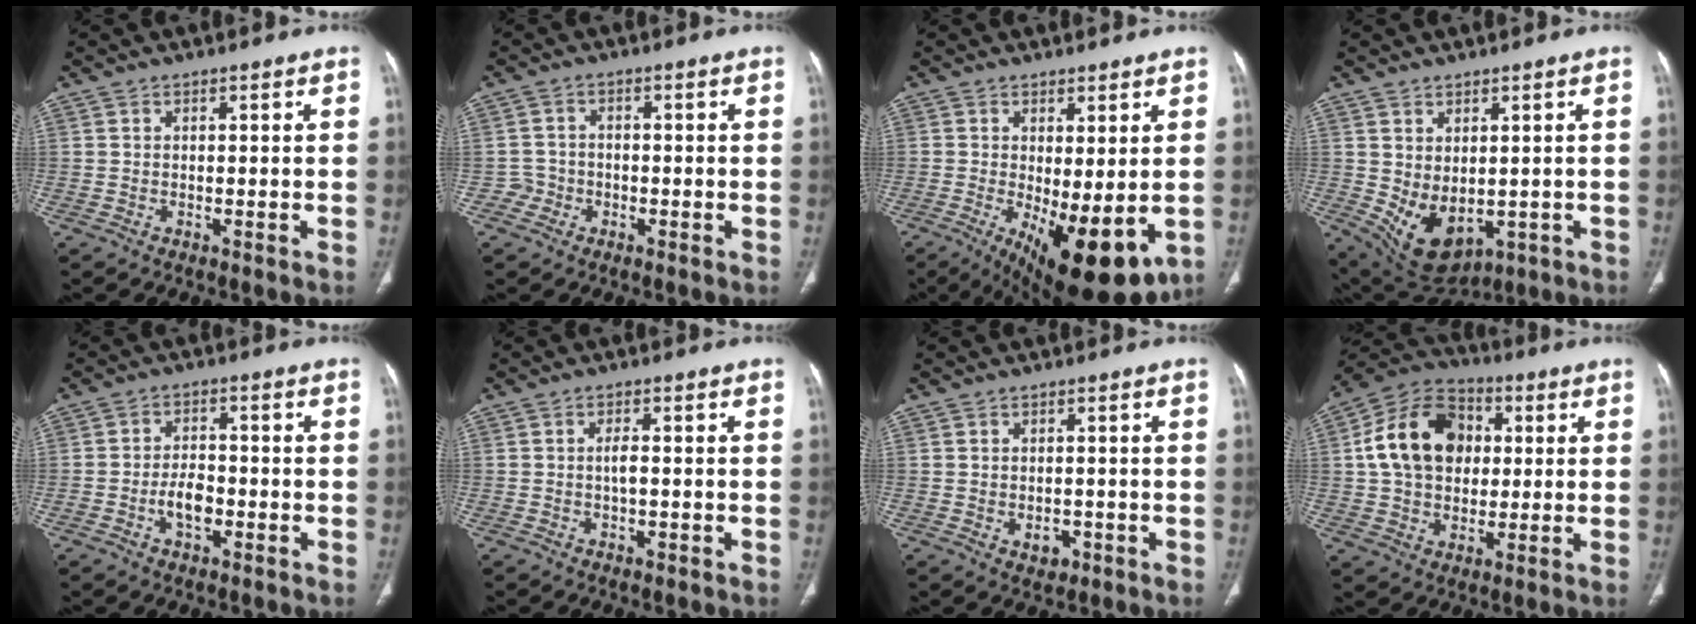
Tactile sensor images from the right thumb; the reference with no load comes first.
{"total": 2.8, "force": [-1.1, 2.6, 0.1], "torque": [0.013, 0.013, -0.027]}
{"total": 14.3, "force": [-3.3, 5.4, 12.8], "torque": [-0.185, -0.028, -0.031]}
{"total": 9.7, "force": [-1.0, 6.0, 7.5], "torque": [-0.113, -0.009, 0.016]}
{"total": 4.9, "force": [-1.8, 2.9, 3.6], "torque": [-0.054, 0.017, -0.032]}
{"total": 2.2, "force": [-0.3, 1.0, 1.9], "torque": [-0.033, 0.001, -0.007]}
{"total": 2.7, "force": [-0.9, 2.0, 1.6], "torque": [-0.014, 0.005, -0.006]}
{"total": 16.6, "force": [2.5, 12.5, 10.6], "torque": [-0.162, 0.017, 0.035]}